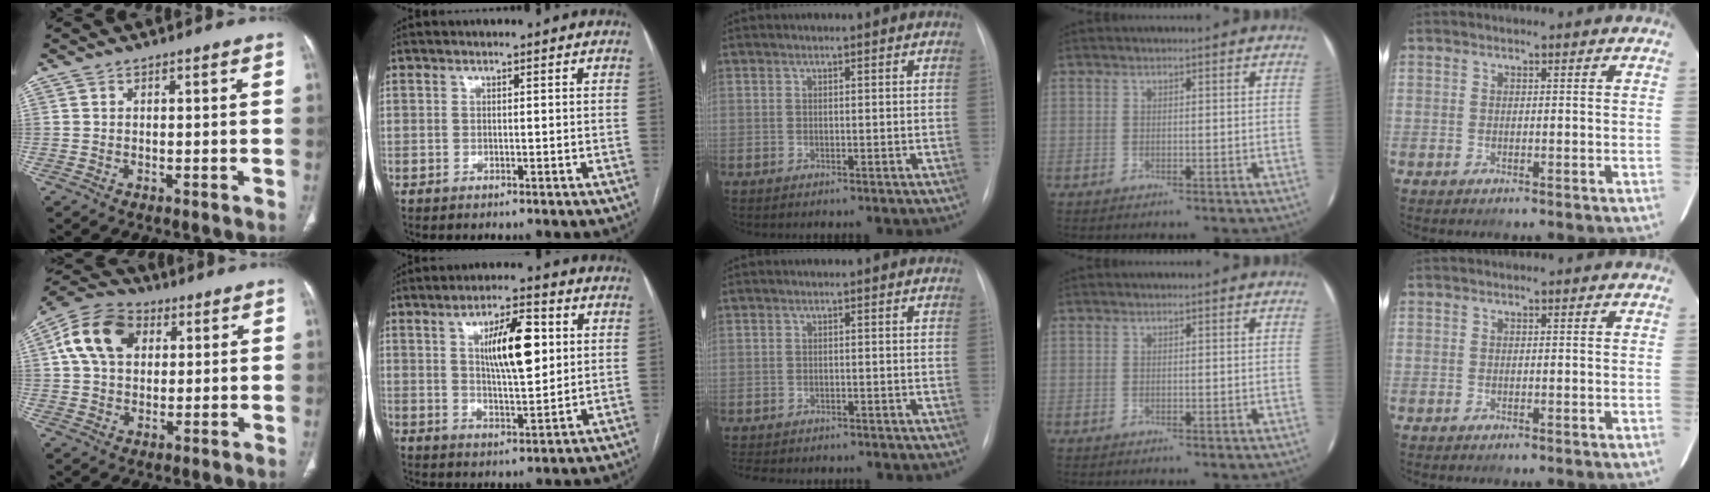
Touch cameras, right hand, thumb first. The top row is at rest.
{"thumb": {"total": 12.7, "force": [3.7, 9.1, 8.0], "torque": [-0.134, 0.014, 0.056]}, "index": {"total": 10.1, "force": [2.6, 2.6, 9.4], "torque": [-0.159, 0.006, 0.045]}, "middle": {"total": 8.8, "force": [-7.6, 3.0, 3.3], "torque": [-0.062, -0.003, -0.094]}}